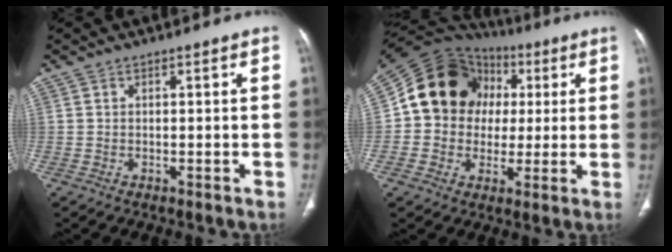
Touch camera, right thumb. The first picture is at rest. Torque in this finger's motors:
{"motor_torque": [1.06, 2.54, 0.82, -0.68, 0.12]}